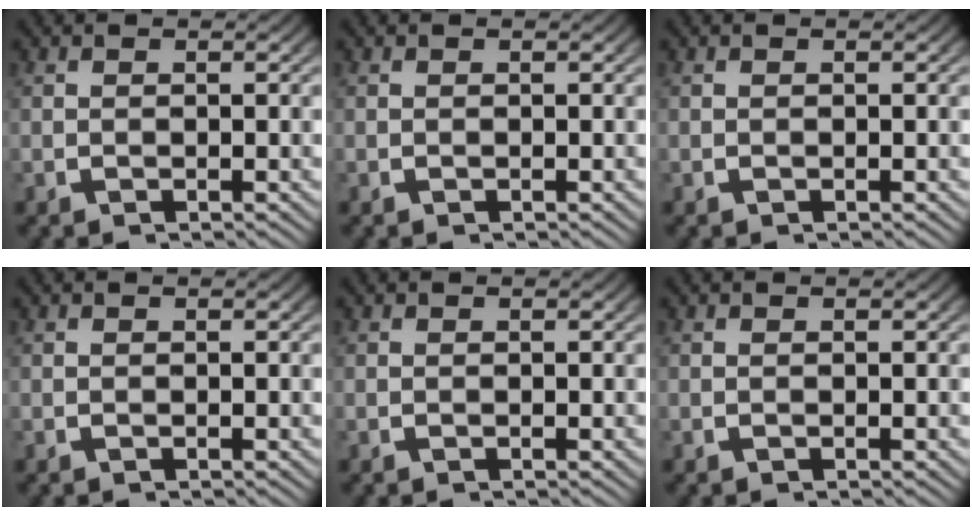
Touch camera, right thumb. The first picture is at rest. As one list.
[{"total": 0.0}, {"total": 0.0}, {"total": 0.0}, {"total": 0.0}, {"total": 0.0}]